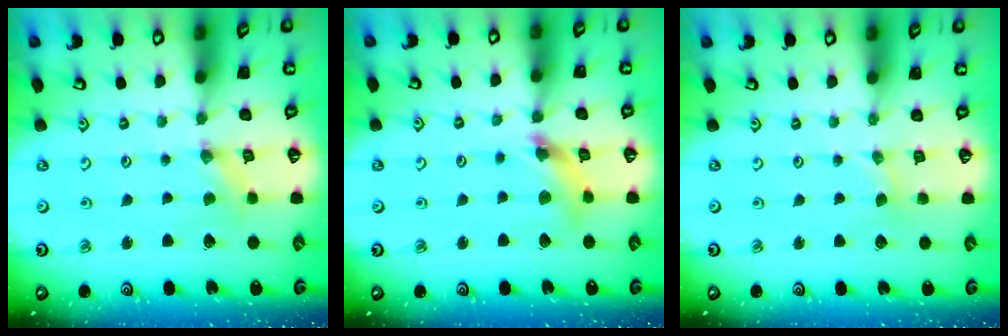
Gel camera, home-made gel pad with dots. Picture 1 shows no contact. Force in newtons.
{"total": 8.7, "press": 8.6, "slide": 0.9}
{"total": 0.0}